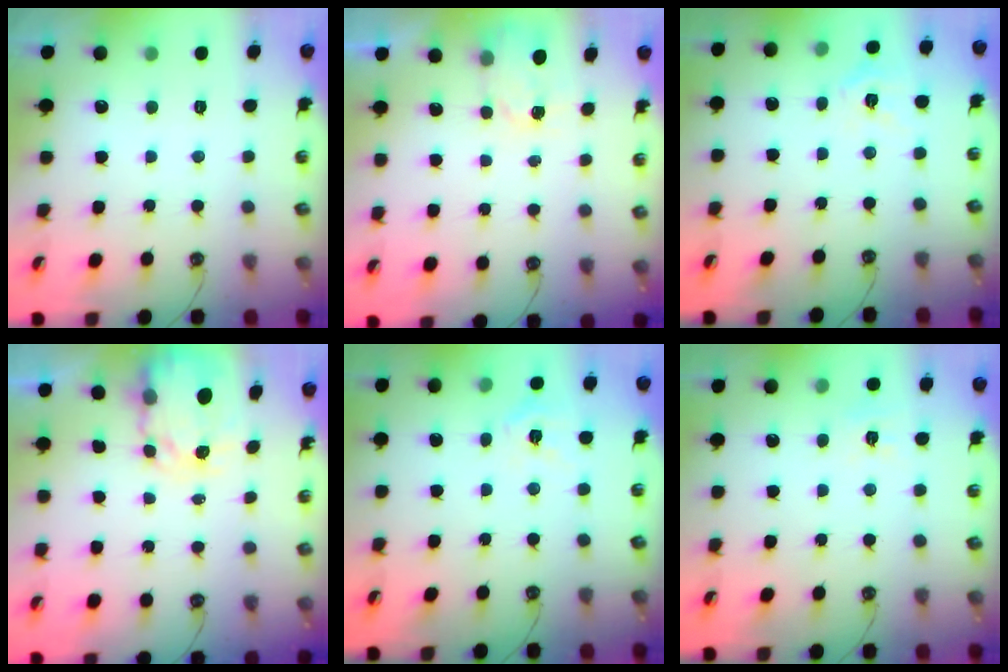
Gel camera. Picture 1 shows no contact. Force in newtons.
{"total": 2.6, "press": 2.5, "slide": 0.4}
{"total": 8.7, "press": 8.7, "slide": 1.1}
{"total": 3.9, "press": 3.9, "slide": 0.2}
{"total": 8.7, "press": 8.7, "slide": 1.1}
{"total": 7.3, "press": 7.3, "slide": 0.7}